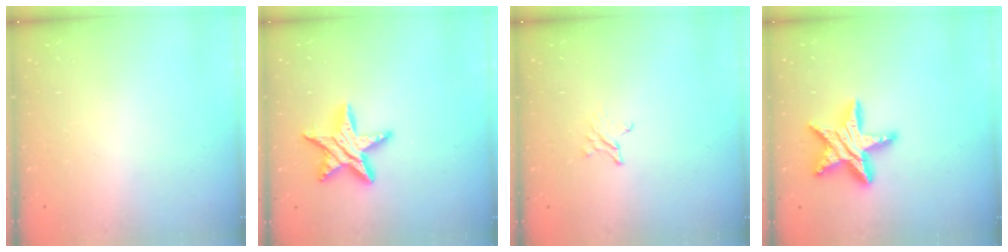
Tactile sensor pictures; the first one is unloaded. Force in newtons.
{"total": 12.3, "press": 12.2, "slide": 0.7}
{"total": 2.0, "press": 2.0, "slide": 0.2}
{"total": 17.9, "press": 17.8, "slide": 1.7}